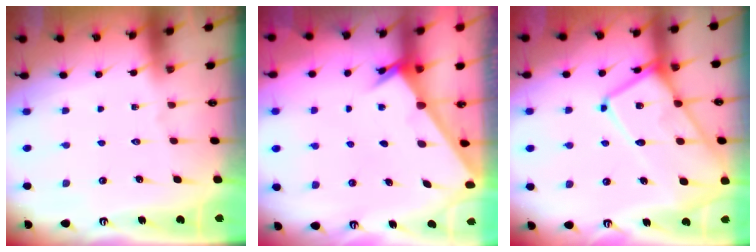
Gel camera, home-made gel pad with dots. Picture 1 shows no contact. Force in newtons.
{"total": 2.4, "press": 2.4, "slide": 0.2}
{"total": 16.5, "press": 16.5, "slide": 1.5}